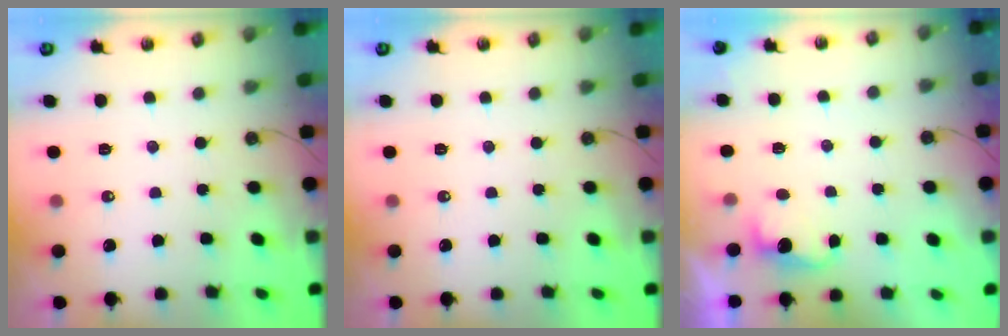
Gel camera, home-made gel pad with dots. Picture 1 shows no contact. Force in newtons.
{"total": 0.0}
{"total": 2.8, "press": 2.6, "slide": 1.0}